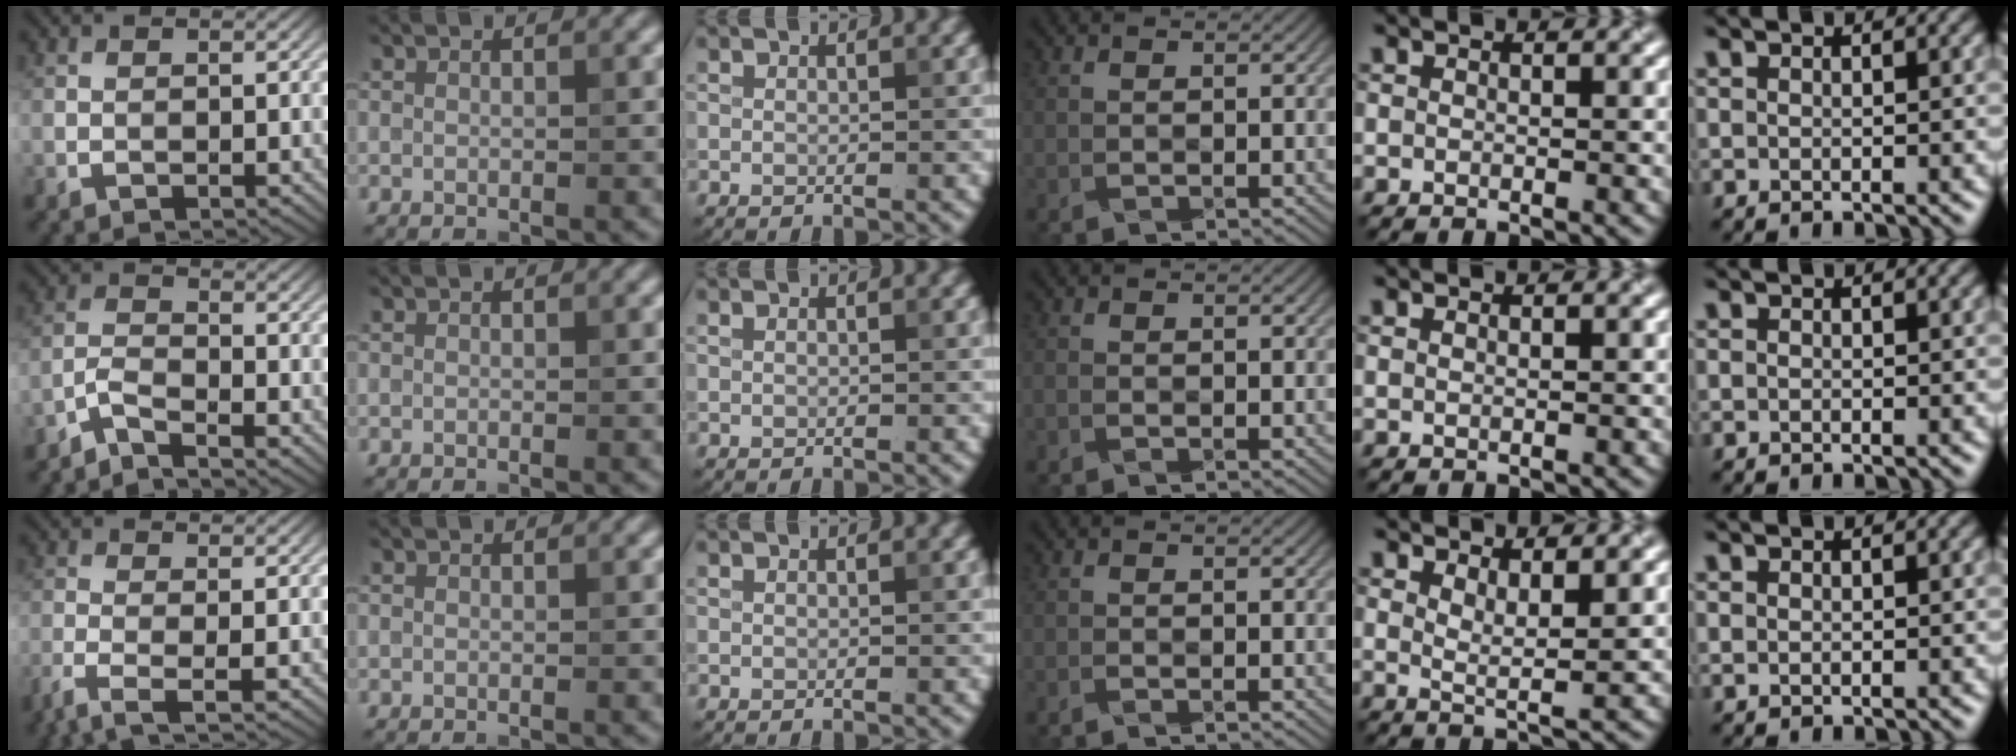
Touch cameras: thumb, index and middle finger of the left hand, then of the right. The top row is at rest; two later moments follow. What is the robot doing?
{"motion": "wrap", "object": "cellophane"}